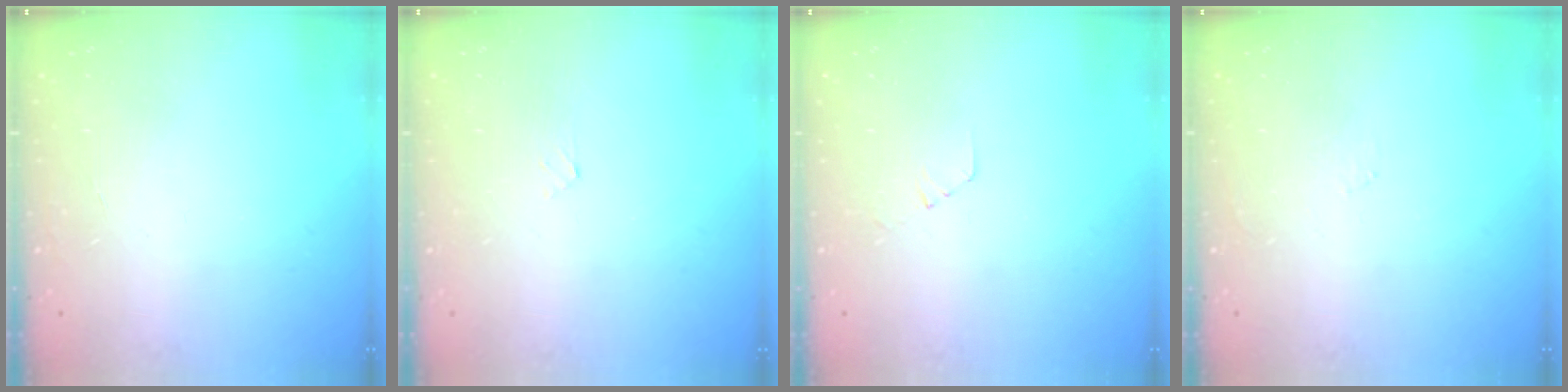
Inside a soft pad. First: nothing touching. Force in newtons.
{"total": 2.4, "press": 2.3, "slide": 0.4}
{"total": 3.3, "press": 3.3, "slide": 0.4}
{"total": 2.7, "press": 2.6, "slide": 0.4}